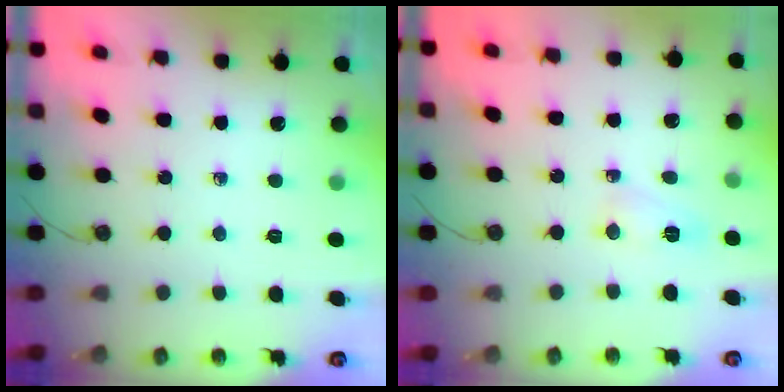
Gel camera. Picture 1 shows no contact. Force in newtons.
{"total": 3.0, "press": 2.8, "slide": 1.1}